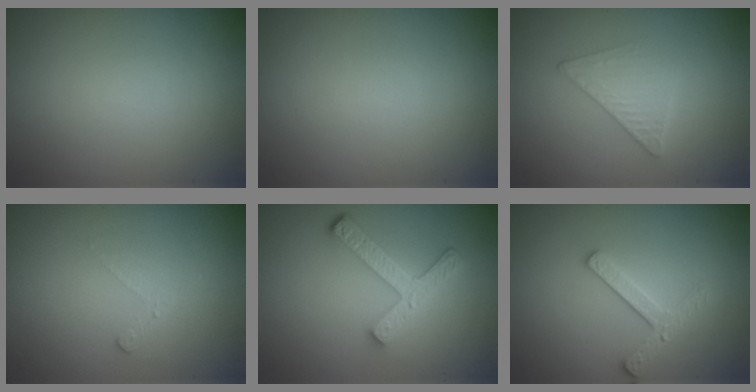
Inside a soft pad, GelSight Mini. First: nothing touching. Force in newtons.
{"total": 0.0}
{"total": 2.4, "press": 2.3, "slide": 0.2}
{"total": 1.2, "press": 1.1, "slide": 0.3}
{"total": 4.3, "press": 3.3, "slide": 2.7}
{"total": 2.5, "press": 2.4, "slide": 0.5}